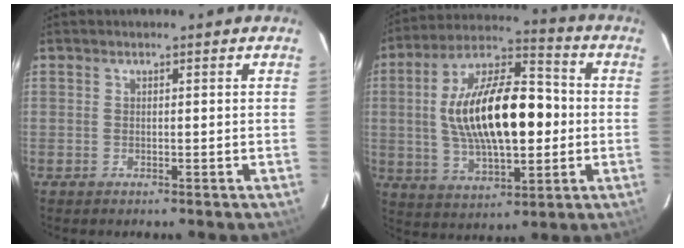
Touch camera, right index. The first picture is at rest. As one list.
[{"total": 21.0, "force": [0.0, 9.4, 18.8], "torque": [-0.343, 0.018, 0.003]}]